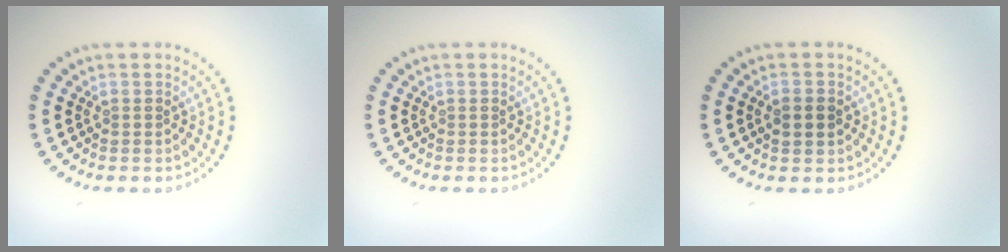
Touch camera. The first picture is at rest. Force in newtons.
{"total": 0.0}
{"total": 2.4, "press": 2.4, "slide": 0.0}